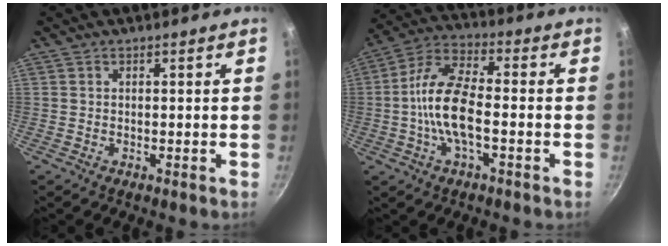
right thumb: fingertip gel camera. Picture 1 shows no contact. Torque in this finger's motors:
{"motor_torque": [1.22, 1.10, 2.05, -0.42, 0.62]}